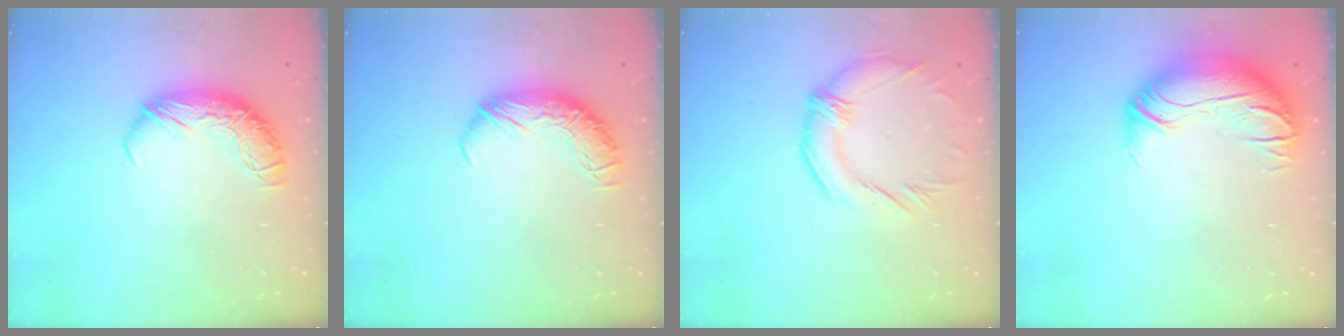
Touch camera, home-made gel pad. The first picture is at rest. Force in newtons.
{"total": 0.0}
{"total": 2.9, "press": 2.5, "slide": 1.5}
{"total": 2.6, "press": 0.4, "slide": 2.6}